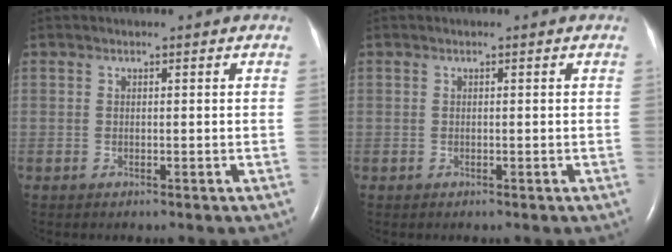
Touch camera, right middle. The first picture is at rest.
{"total": 0.0}